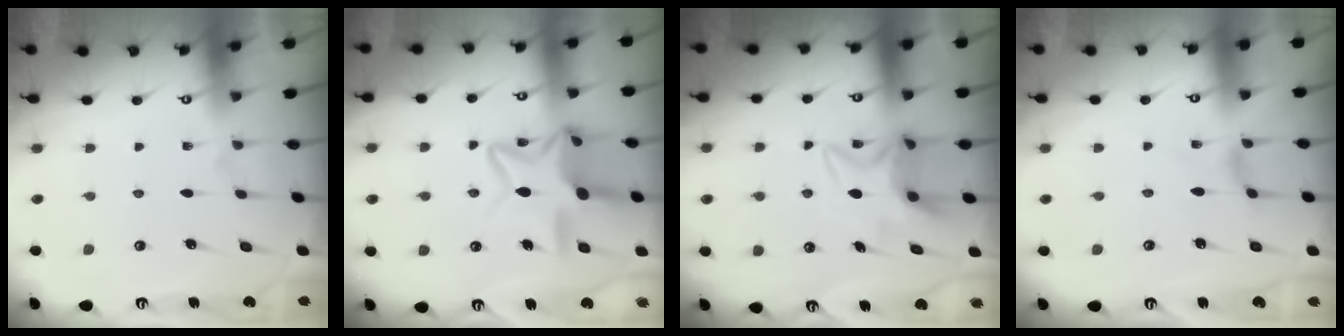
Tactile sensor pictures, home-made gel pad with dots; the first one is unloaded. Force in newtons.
{"total": 14.1, "press": 14.0, "slide": 1.2}
{"total": 5.5, "press": 5.5, "slide": 0.3}
{"total": 0.7, "press": 0.6, "slide": 0.3}